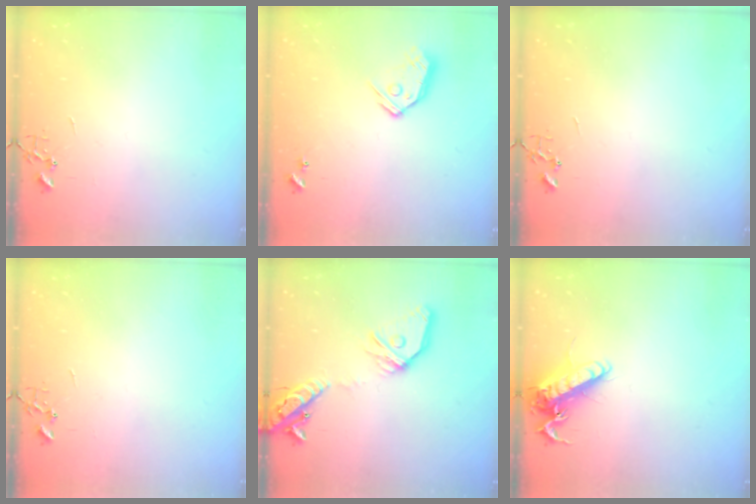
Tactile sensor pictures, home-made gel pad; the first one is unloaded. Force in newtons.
{"total": 9.9, "press": 9.9, "slide": 0.8}
{"total": 0.0}
{"total": 0.0}
{"total": 18.2, "press": 18.0, "slide": 3.2}
{"total": 12.8, "press": 12.6, "slide": 2.4}